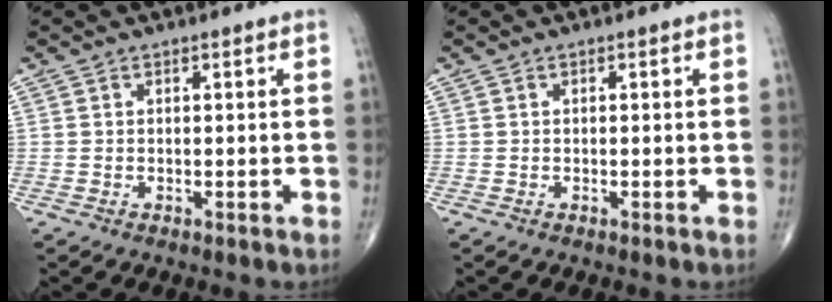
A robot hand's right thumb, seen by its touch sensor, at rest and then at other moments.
{"total": 0.0}